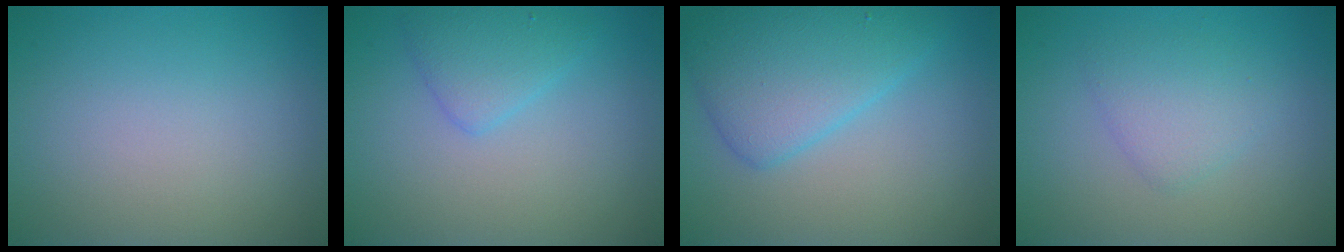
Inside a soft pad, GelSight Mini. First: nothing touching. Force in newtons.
{"total": 2.5, "press": 2.5, "slide": 0.1}
{"total": 5.4, "press": 5.4, "slide": 0.2}
{"total": 2.4, "press": 2.4, "slide": 0.1}